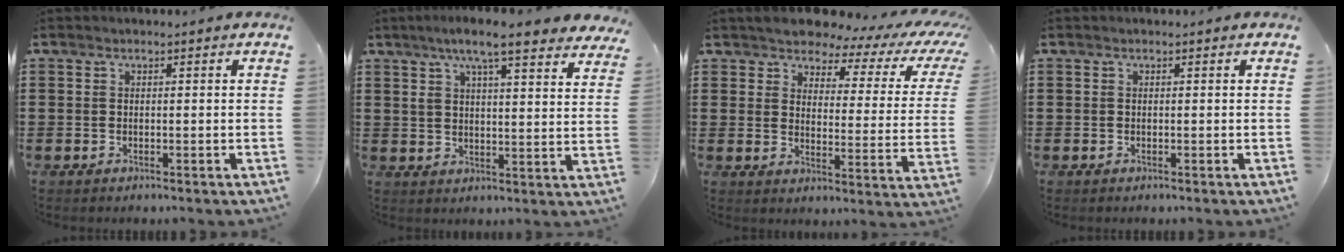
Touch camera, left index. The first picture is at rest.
{"total": 7.5, "force": [5.9, 0.7, 4.6], "torque": [-0.096, -0.016, 0.101]}
{"total": 4.4, "force": [4.0, 1.3, 1.0], "torque": [-0.043, -0.030, 0.062]}
{"total": 0.0}